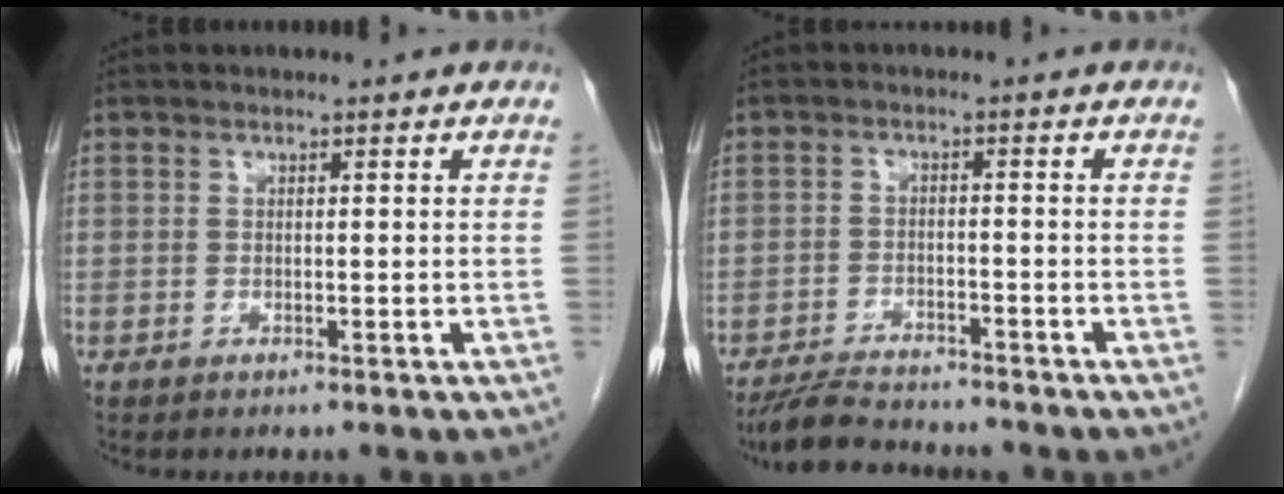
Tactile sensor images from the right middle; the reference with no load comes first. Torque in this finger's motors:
{"motor_torque": [0.32, -0.32, -0.08, 0.01]}